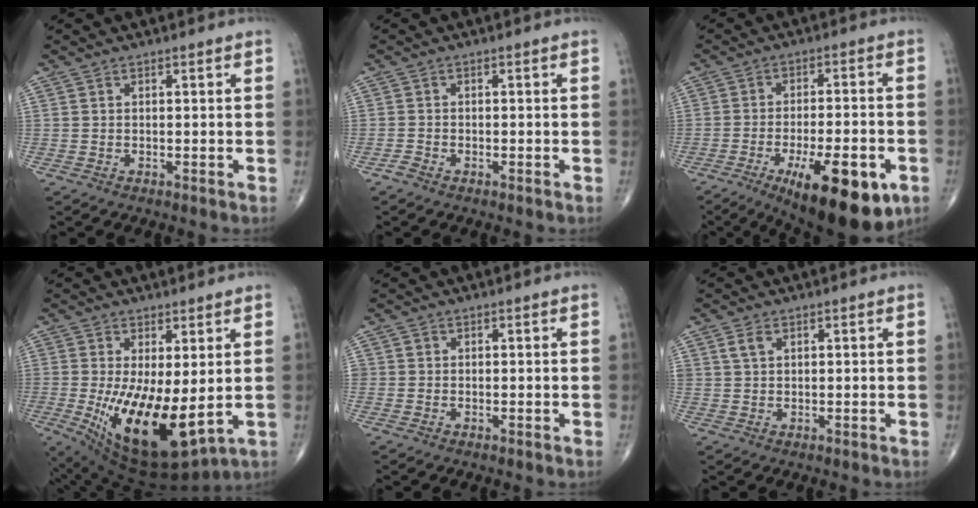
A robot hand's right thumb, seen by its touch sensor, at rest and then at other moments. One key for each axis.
{"total": 1.1, "fx": -0.9, "fy": 0.4, "fz": 0.4, "tx": -0.014, "ty": 0.000, "tz": -0.021}
{"total": 18.3, "fx": -8.2, "fy": 6.4, "fz": 15.1, "tx": -0.184, "ty": 0.014, "tz": -0.109}
{"total": 16.4, "fx": -1.9, "fy": 6.7, "fz": 14.9, "tx": -0.255, "ty": -0.034, "tz": -0.005}
{"total": 0.7, "fx": 0.0, "fy": 0.7, "fz": 0.1, "tx": 0.005, "ty": 0.004, "tz": 0.000}
{"total": 2.2, "fx": 1.0, "fy": 1.4, "fz": 1.4, "tx": -0.024, "ty": 0.001, "tz": 0.024}